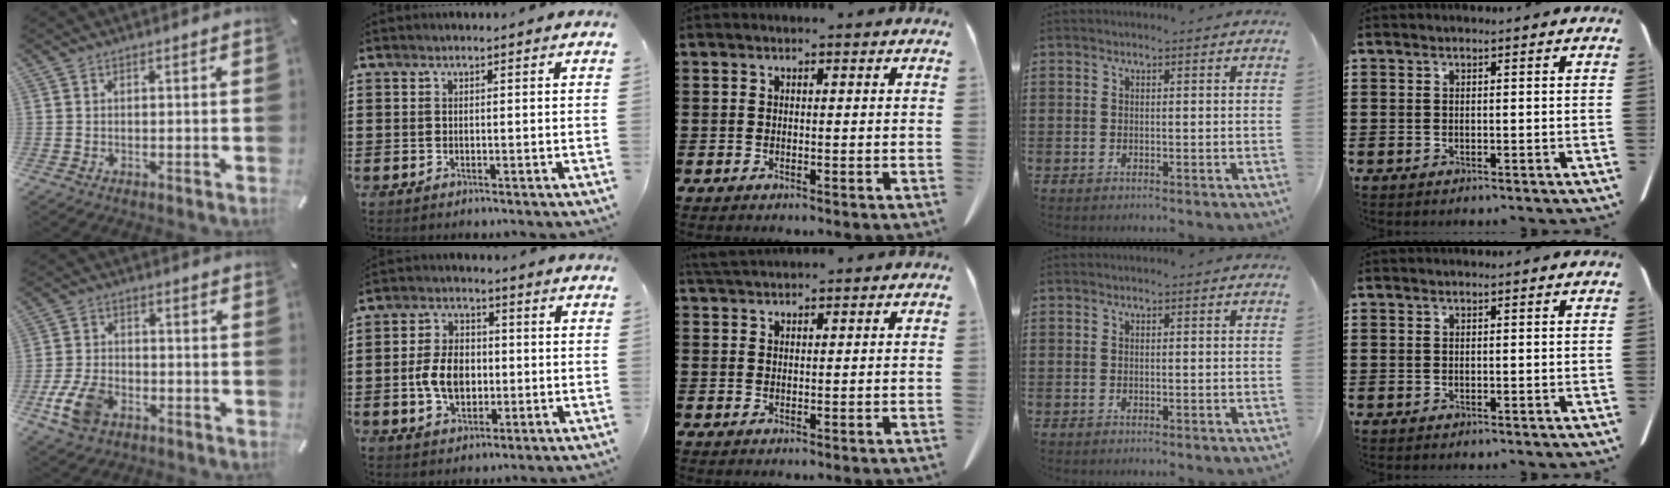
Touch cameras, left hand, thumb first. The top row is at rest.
{"thumb": {"total": 8.6, "force": [-4.0, 5.5, 5.3], "torque": [-0.126, 0.010, -0.074]}, "index": {"total": 7.0, "force": [-0.9, 4.7, 5.1], "torque": [-0.109, 0.002, -0.023]}, "middle": {"total": 2.4, "force": [2.3, 0.2, 0.7], "torque": [-0.020, 0.000, 0.045]}}